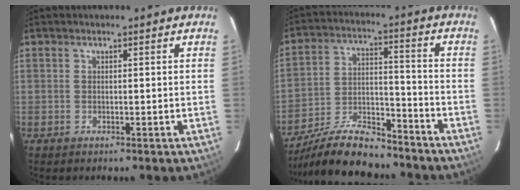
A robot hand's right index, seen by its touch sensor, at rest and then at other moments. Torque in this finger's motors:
{"motor_torque": [-0.02, -0.05, -0.12, -0.13]}